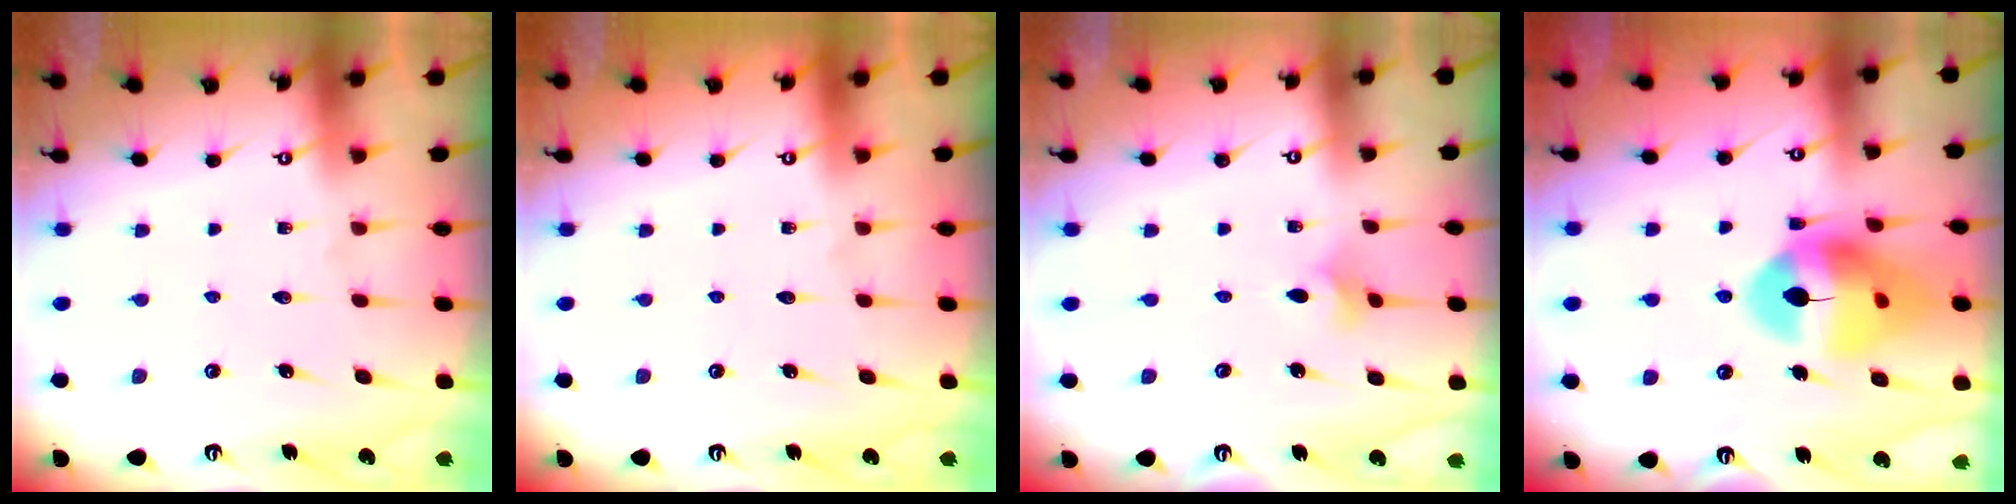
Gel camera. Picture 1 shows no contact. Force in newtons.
{"total": 0.0}
{"total": 2.7, "press": 2.6, "slide": 0.7}
{"total": 15.5, "press": 15.5, "slide": 1.6}